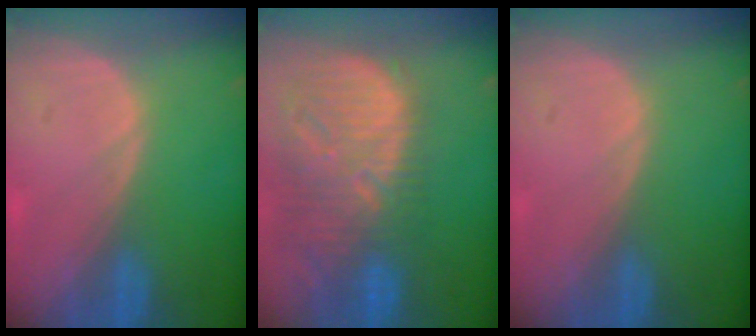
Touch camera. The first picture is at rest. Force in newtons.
{"total": 13.4, "press": 11.5, "slide": 7.0}
{"total": 0.0}